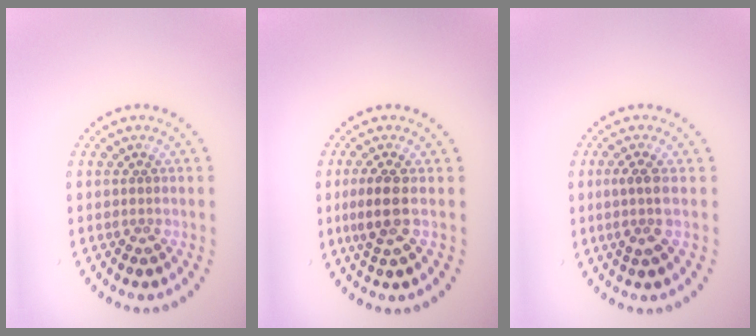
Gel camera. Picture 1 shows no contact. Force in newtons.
{"total": 2.6, "press": 2.3, "slide": 1.1}
{"total": 2.2, "press": 1.7, "slide": 1.3}